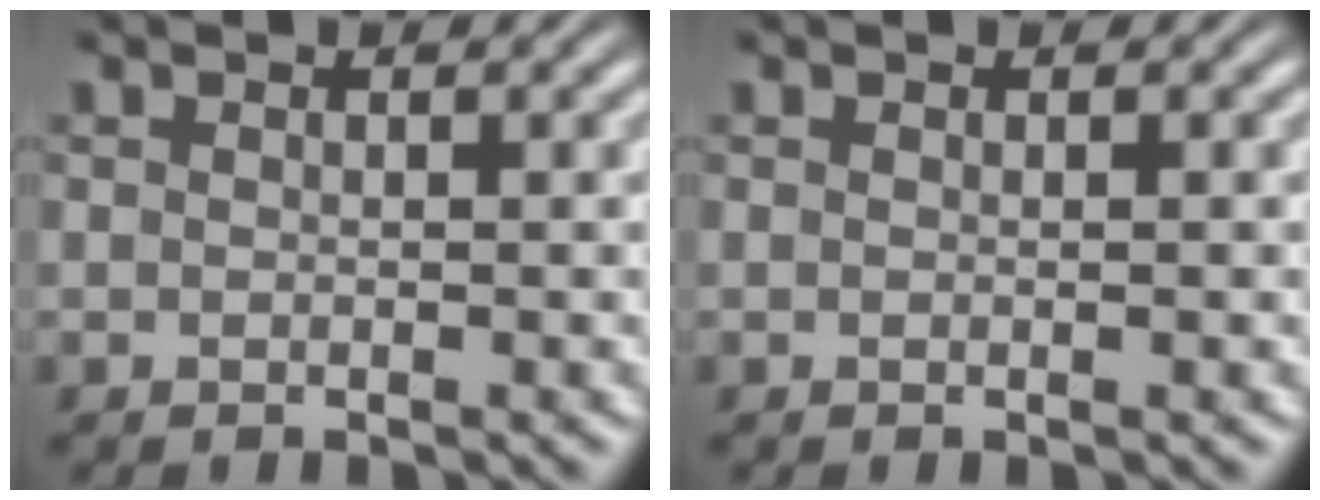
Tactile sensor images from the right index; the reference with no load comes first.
{"total": 0.0}